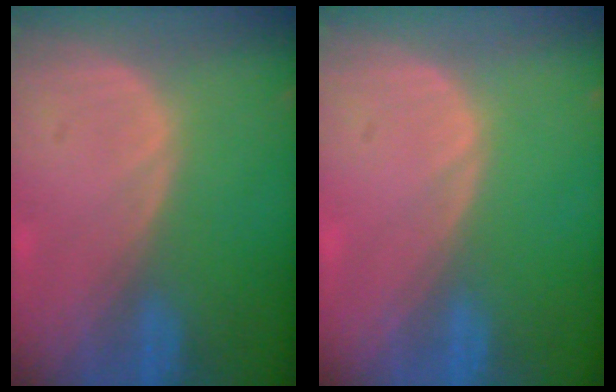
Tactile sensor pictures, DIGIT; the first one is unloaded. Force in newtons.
{"total": 0.0}